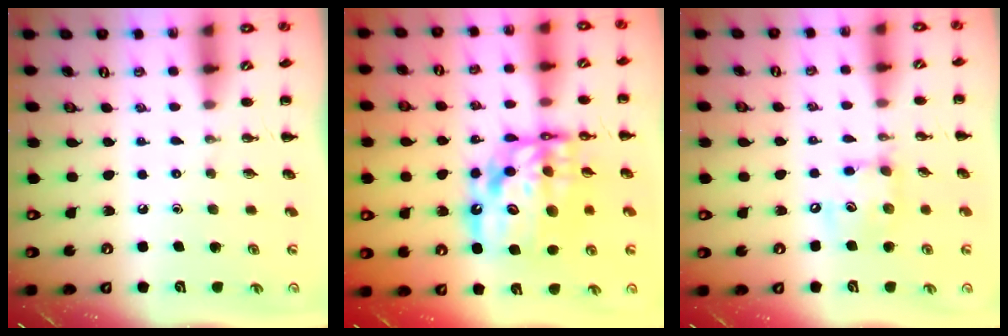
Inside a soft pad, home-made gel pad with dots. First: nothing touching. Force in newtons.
{"total": 17.6, "press": 17.1, "slide": 4.4}
{"total": 9.2, "press": 9.2, "slide": 1.1}